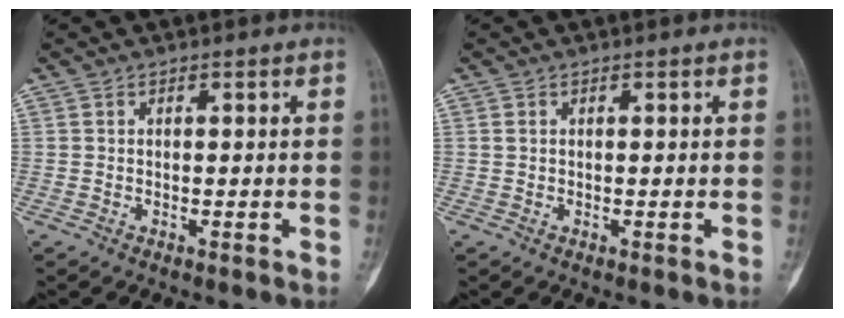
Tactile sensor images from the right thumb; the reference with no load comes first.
{"total": 0.6, "force": [0.3, 0.4, 0.3], "torque": [-0.006, 0.003, 0.008]}